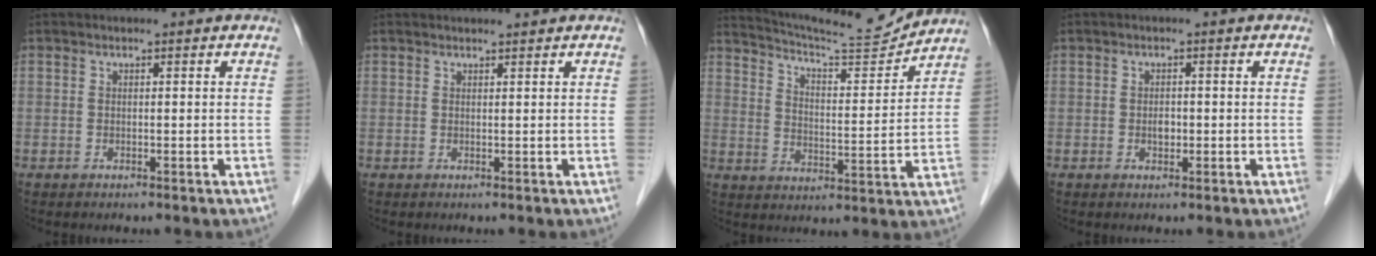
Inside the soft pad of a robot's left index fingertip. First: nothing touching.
{"total": 1.7, "force": [1.6, -0.1, 0.2], "torque": [-0.005, 0.006, 0.027]}
{"total": 13.0, "force": [12.8, -0.9, 2.3], "torque": [-0.047, -0.019, 0.196]}
{"total": 1.2, "force": [-0.1, 0.8, 0.9], "torque": [-0.017, 0.001, -0.001]}